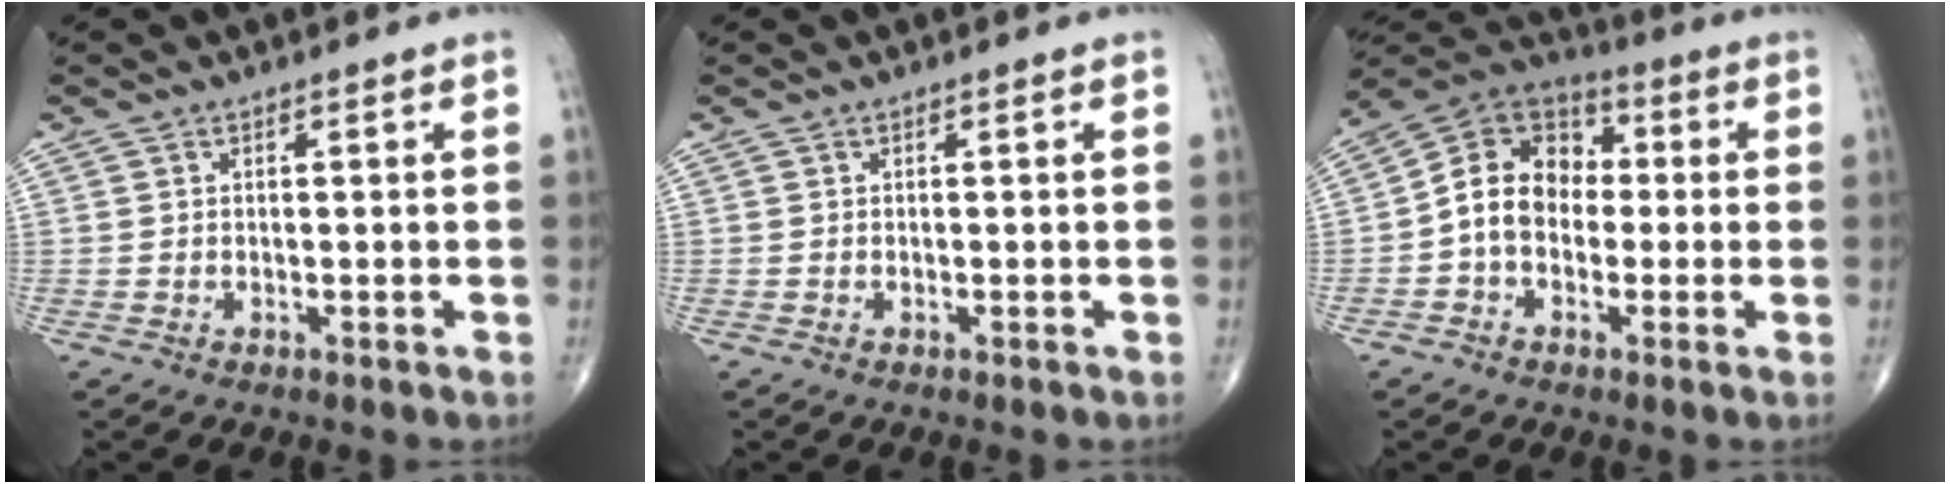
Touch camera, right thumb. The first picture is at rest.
{"total": 0.0}
{"total": 11.9, "force": [-0.9, 9.2, 7.5], "torque": [-0.106, 0.041, -0.029]}